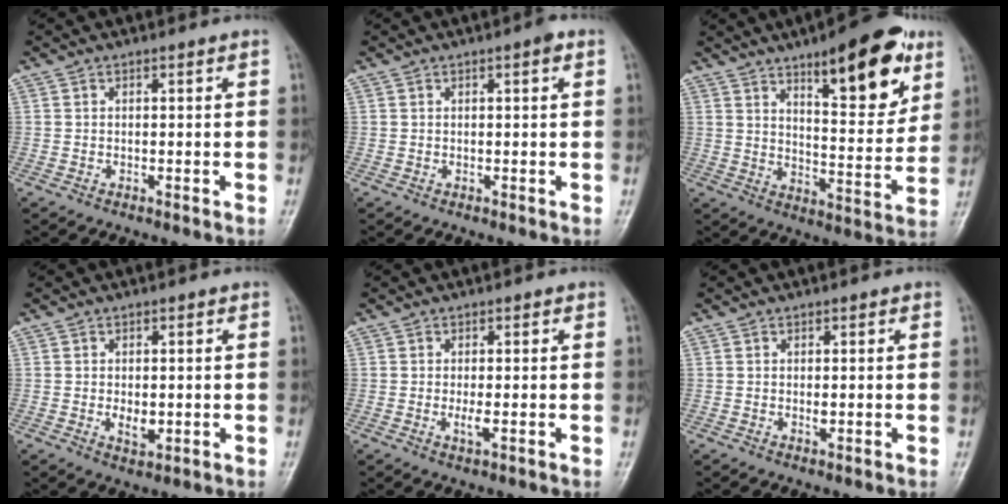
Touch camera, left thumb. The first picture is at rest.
{"total": 1.4, "force": [0.6, 0.3, 1.3], "torque": [-0.021, 0.001, 0.006]}
{"total": 17.9, "force": [10.0, 6.0, 13.6], "torque": [-0.153, -0.050, 0.148]}
{"total": 3.3, "force": [-0.3, 2.1, 2.6], "torque": [-0.034, -0.006, -0.002]}
{"total": 2.2, "force": [-0.2, 0.8, 2.0], "torque": [-0.040, -0.005, -0.006]}
{"total": 1.1, "force": [0.2, 0.7, 0.9], "torque": [-0.009, -0.001, 0.001]}